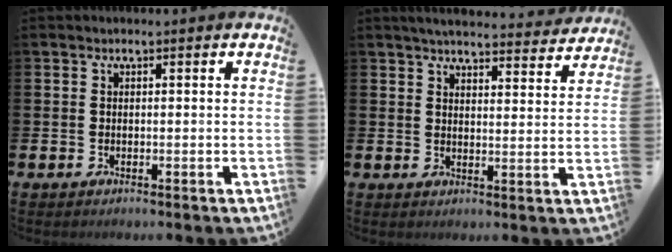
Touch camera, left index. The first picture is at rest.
{"total": 4.7, "force": [4.6, 0.5, 1.0], "torque": [-0.024, -0.033, 0.077]}